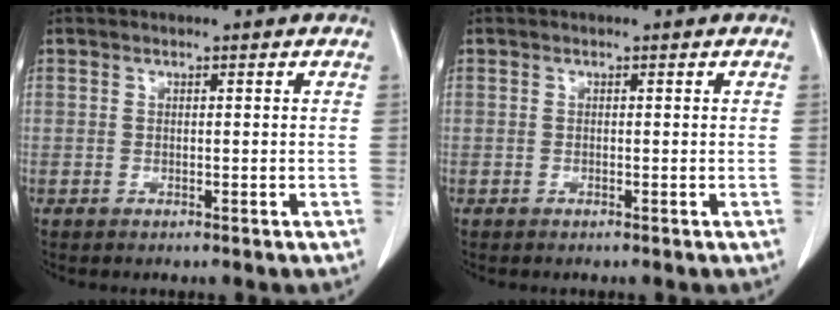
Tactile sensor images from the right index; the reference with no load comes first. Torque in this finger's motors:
{"motor_torque": [-0.03, 0.11, 0.00, 0.00]}